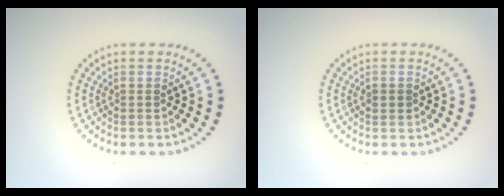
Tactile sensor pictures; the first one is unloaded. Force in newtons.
{"total": 1.1, "press": 1.1, "slide": 0.1}